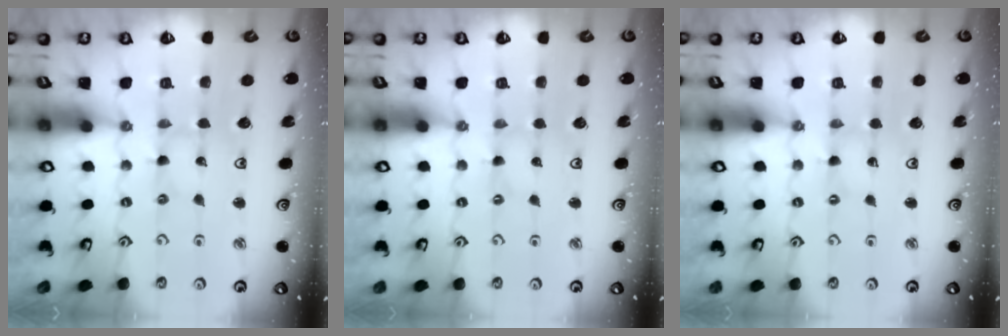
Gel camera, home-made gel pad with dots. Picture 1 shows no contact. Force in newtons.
{"total": 0.0}
{"total": 0.0}